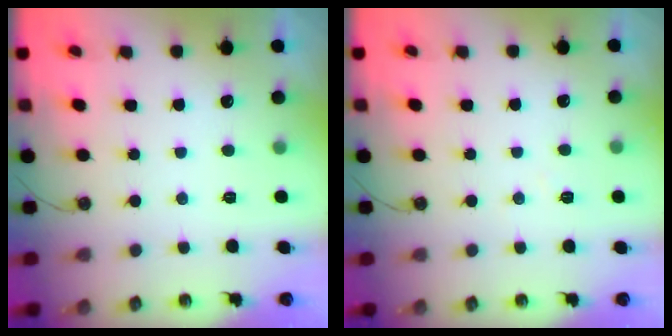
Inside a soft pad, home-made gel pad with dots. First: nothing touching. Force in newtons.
{"total": 3.1, "press": 3.1, "slide": 0.6}